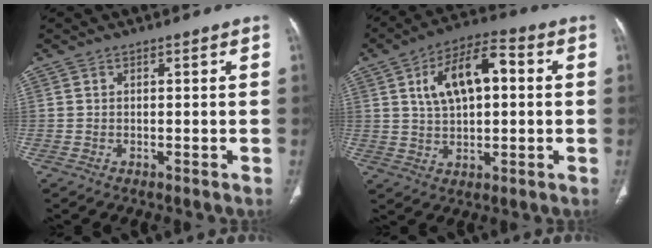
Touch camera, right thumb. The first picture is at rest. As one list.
[{"total": 12.9, "force": [2.9, 6.5, 10.7], "torque": [-0.173, 0.018, 0.043]}]